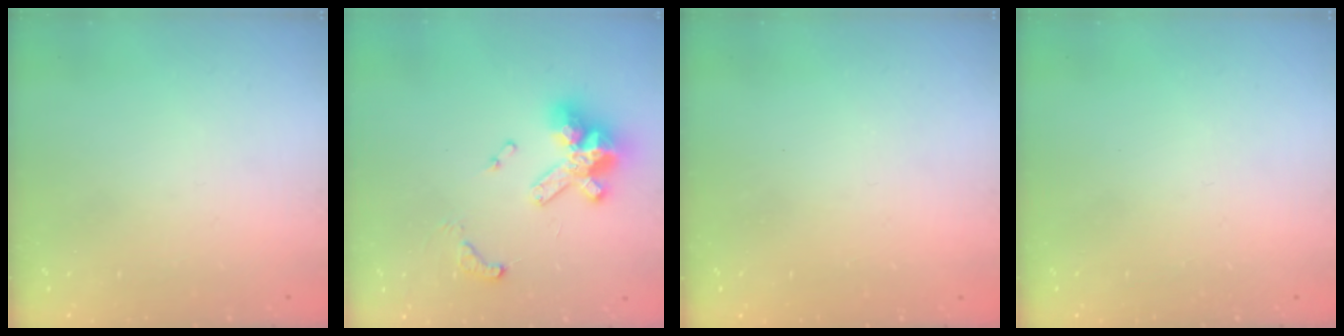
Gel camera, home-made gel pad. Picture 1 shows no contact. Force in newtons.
{"total": 14.2, "press": 14.1, "slide": 2.1}
{"total": 0.8, "press": 0.7, "slide": 0.3}
{"total": 0.0}